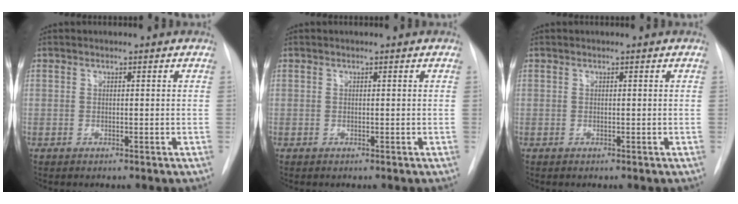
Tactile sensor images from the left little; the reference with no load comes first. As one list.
[{"total": 0.0}, {"total": 0.0}]